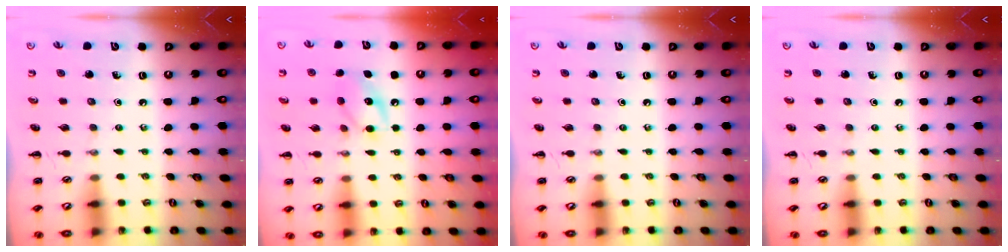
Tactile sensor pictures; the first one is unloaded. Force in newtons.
{"total": 10.8, "press": 10.8, "slide": 0.7}
{"total": 0.0}
{"total": 0.0}